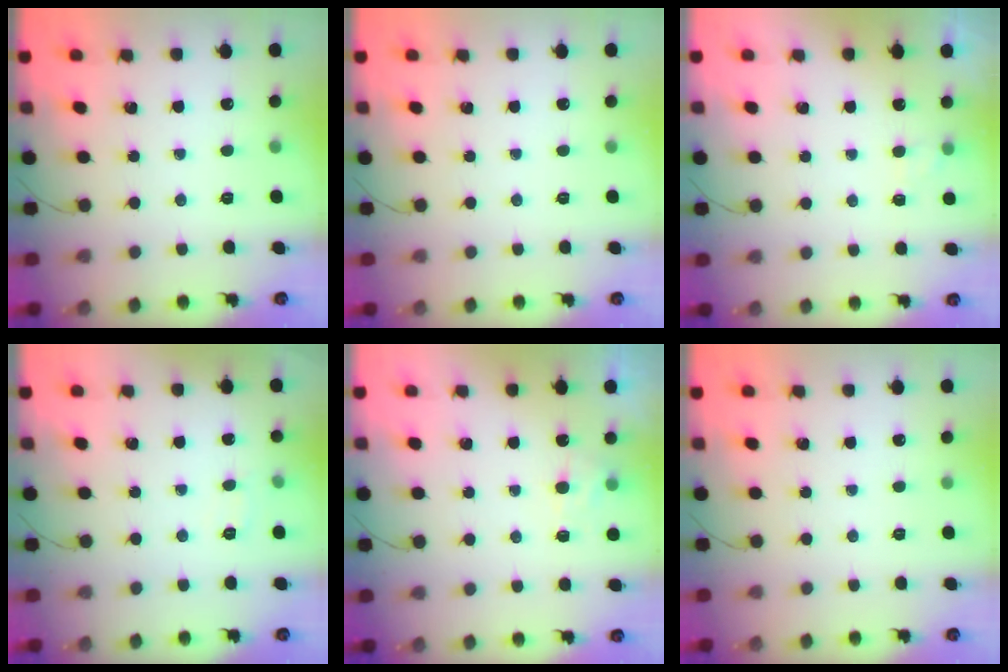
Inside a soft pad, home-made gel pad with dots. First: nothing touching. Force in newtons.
{"total": 0.0}
{"total": 2.0, "press": 1.4, "slide": 1.4}
{"total": 5.6, "press": 5.5, "slide": 1.4}
{"total": 5.5, "press": 5.3, "slide": 1.5}
{"total": 0.0}